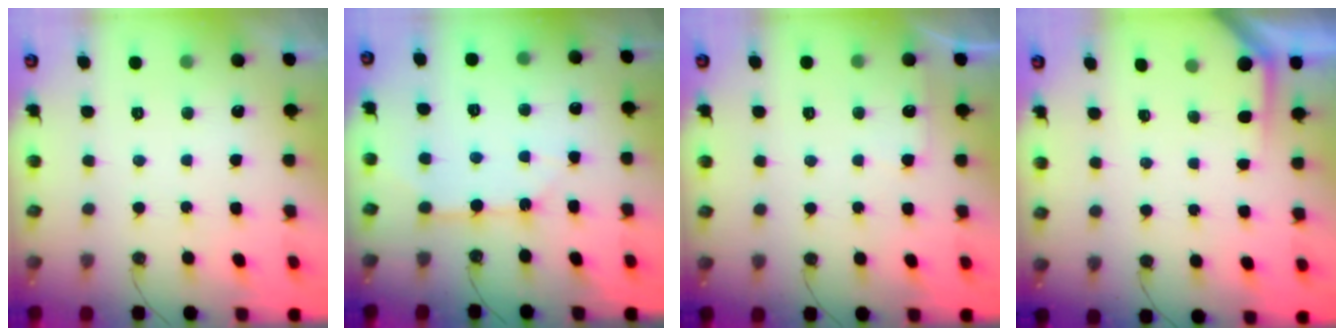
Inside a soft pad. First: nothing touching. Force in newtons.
{"total": 6.3, "press": 6.3, "slide": 0.6}
{"total": 3.2, "press": 3.1, "slide": 0.5}
{"total": 1.9, "press": 1.9, "slide": 0.2}